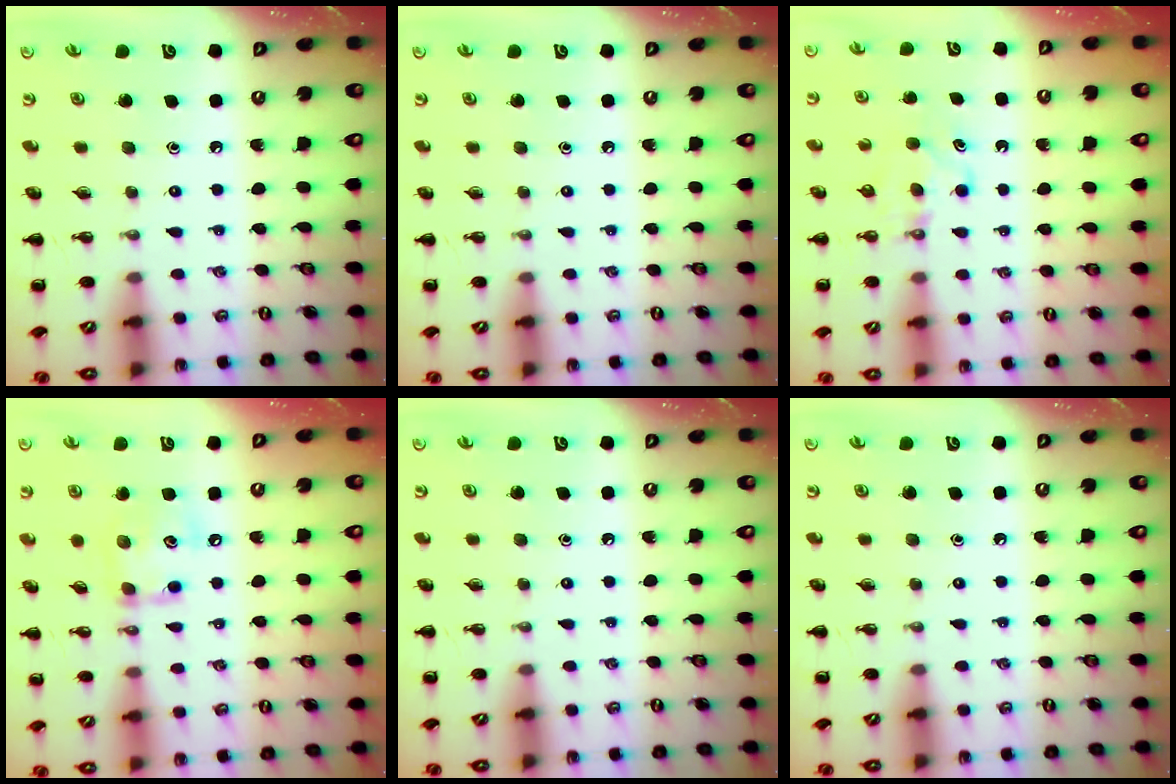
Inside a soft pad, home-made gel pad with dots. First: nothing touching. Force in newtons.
{"total": 0.0}
{"total": 4.7, "press": 4.4, "slide": 1.5}
{"total": 9.4, "press": 9.4, "slide": 0.4}
{"total": 0.0}
{"total": 0.0}